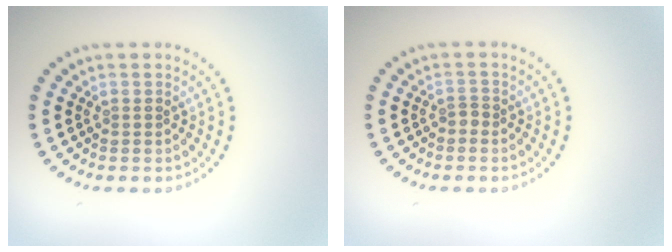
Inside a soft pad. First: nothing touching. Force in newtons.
{"total": 0.9, "press": 0.6, "slide": 0.7}